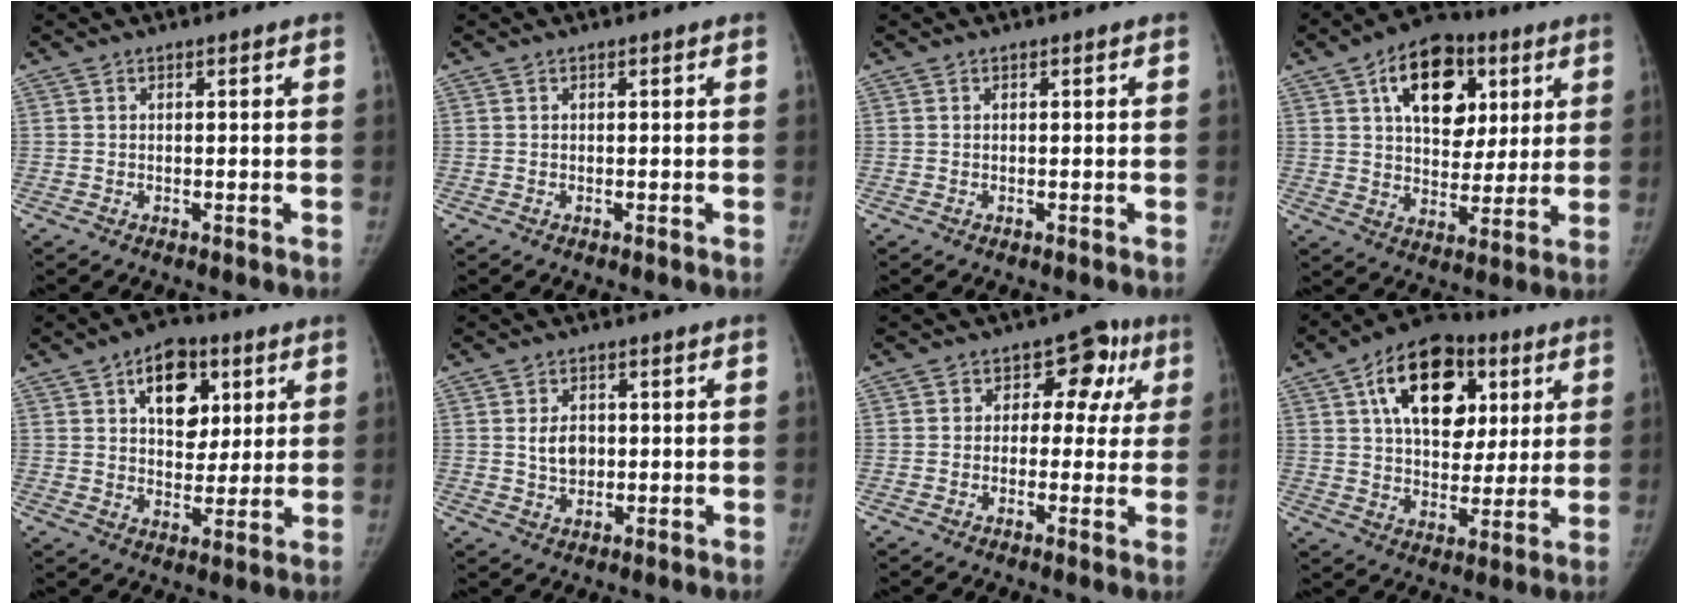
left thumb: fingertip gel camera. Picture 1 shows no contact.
{"total": 0.0}
{"total": 0.0}
{"total": 17.5, "force": [6.9, 11.4, 11.3], "torque": [-0.129, -0.012, 0.109]}
{"total": 12.2, "force": [5.0, 8.1, 7.7], "torque": [-0.069, -0.013, 0.076]}
{"total": 4.7, "force": [0.4, 3.5, 3.1], "torque": [-0.038, -0.001, 0.011]}
{"total": 9.1, "force": [2.1, 6.9, 5.5], "torque": [-0.011, 0.020, 0.016]}
{"total": 20.0, "force": [7.6, 12.9, 13.3], "torque": [-0.171, -0.007, 0.115]}